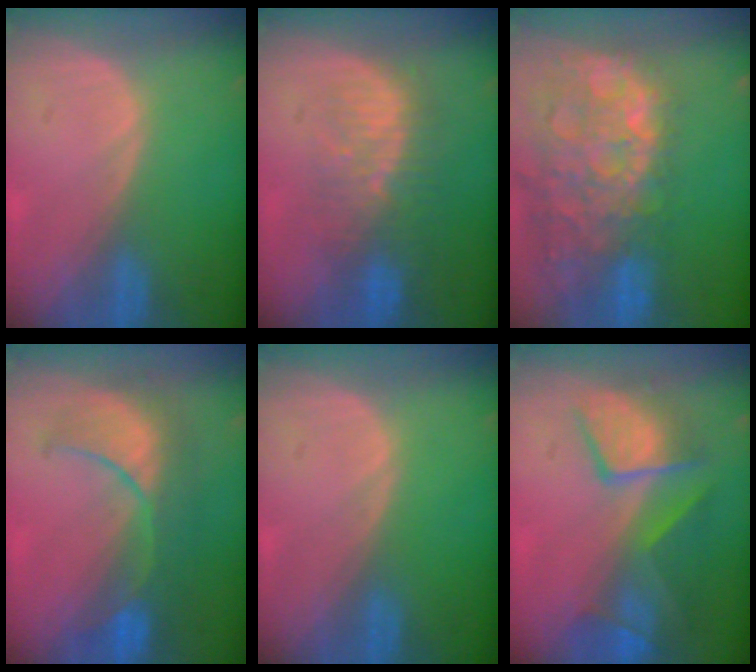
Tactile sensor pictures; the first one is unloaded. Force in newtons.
{"total": 8.7, "press": 8.0, "slide": 3.6}
{"total": 15.0, "press": 12.2, "slide": 8.8}
{"total": 8.7, "press": 8.6, "slide": 1.5}
{"total": 0.0}
{"total": 10.0, "press": 8.6, "slide": 5.1}